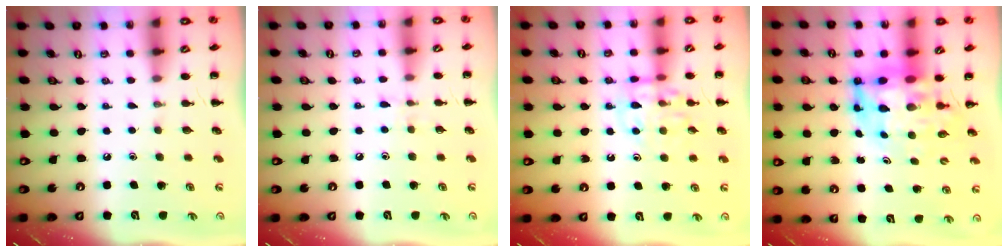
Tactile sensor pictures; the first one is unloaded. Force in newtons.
{"total": 3.9, "press": 3.7, "slide": 1.3}
{"total": 11.2, "press": 11.1, "slide": 1.2}
{"total": 8.5, "press": 8.0, "slide": 2.9}